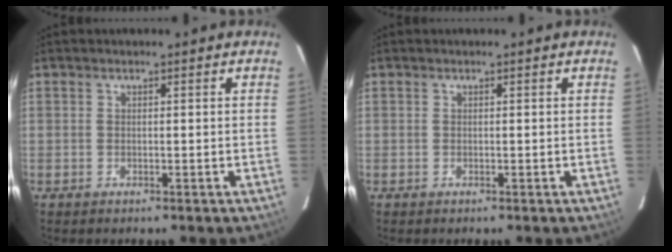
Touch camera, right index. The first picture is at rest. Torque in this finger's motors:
{"motor_torque": [-0.03, 0.00, 0.00, 0.01]}